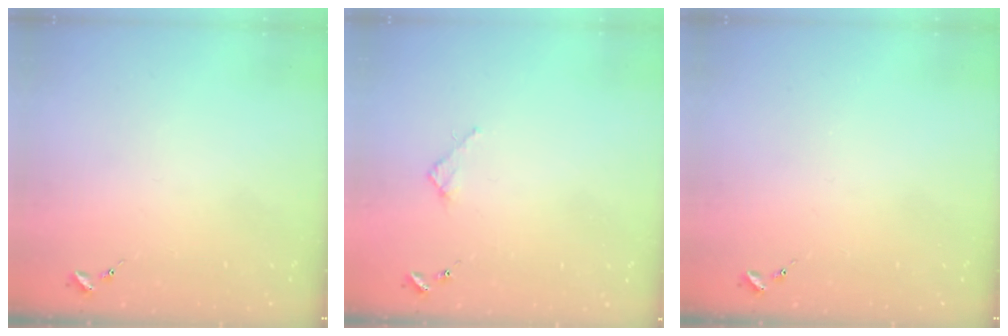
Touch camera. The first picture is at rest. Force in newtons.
{"total": 2.4, "press": 2.3, "slide": 0.3}
{"total": 0.0}